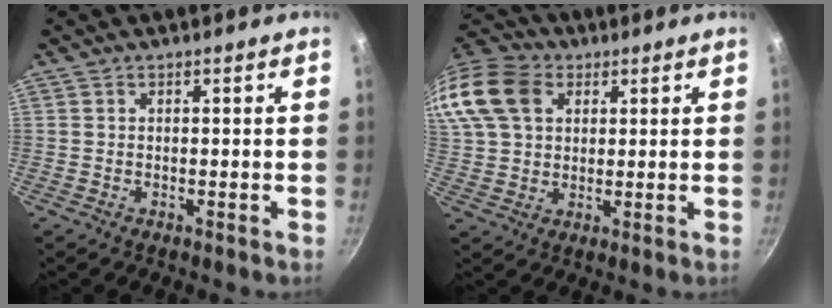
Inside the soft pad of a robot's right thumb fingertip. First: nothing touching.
{"total": 20.6, "force": [7.4, 15.3, 11.6], "torque": [-0.273, 0.034, 0.132]}